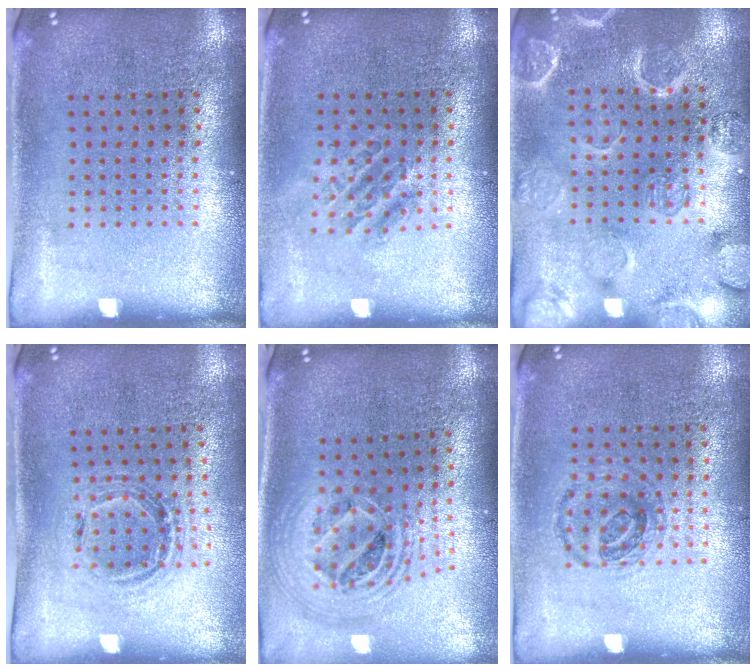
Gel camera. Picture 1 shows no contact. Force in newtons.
{"total": 1.1, "press": 1.0, "slide": 0.4}
{"total": 2.7, "press": 2.7, "slide": 0.0}
{"total": 1.0, "press": 1.0, "slide": 0.1}
{"total": 2.3, "press": 1.8, "slide": 1.5}
{"total": 0.9, "press": 0.8, "slide": 0.4}